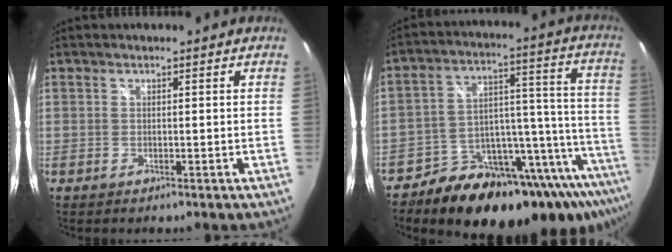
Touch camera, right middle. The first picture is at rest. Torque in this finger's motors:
{"motor_torque": [1.03, -1.11, 0.20, 0.12]}